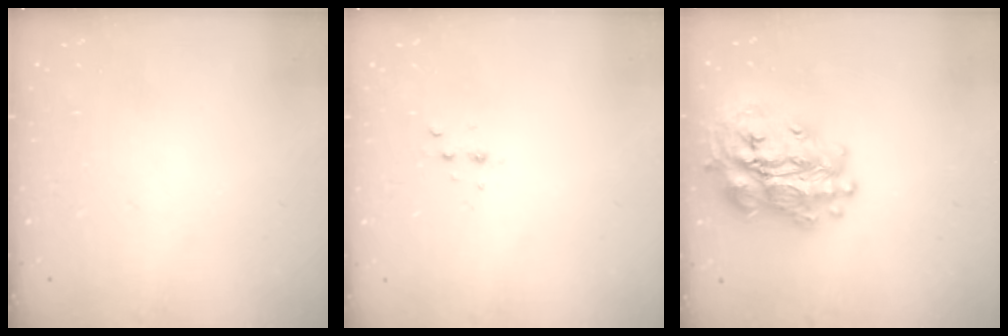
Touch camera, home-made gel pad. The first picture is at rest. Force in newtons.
{"total": 2.8, "press": 2.8, "slide": 0.7}
{"total": 25.9, "press": 25.8, "slide": 2.3}